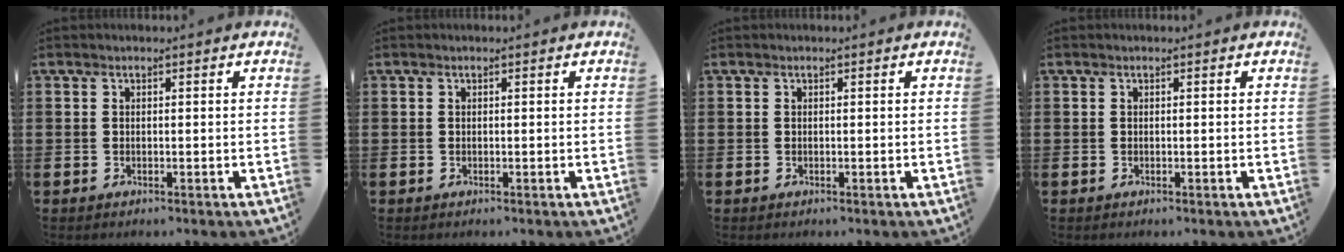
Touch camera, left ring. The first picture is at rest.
{"total": 0.0}
{"total": 0.0}
{"total": 0.0}